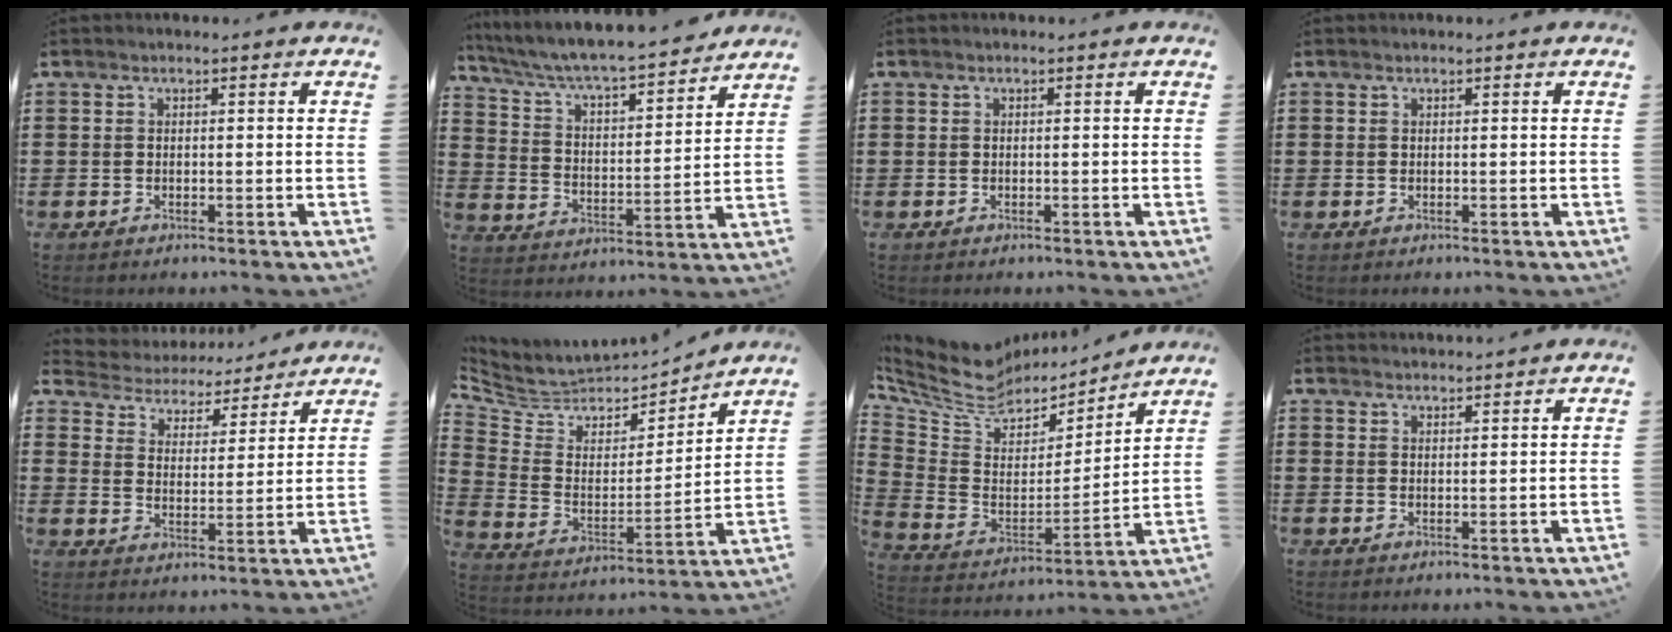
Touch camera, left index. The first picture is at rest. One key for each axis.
{"total": 6.0, "fx": 5.5, "fy": 0.3, "fz": 2.3, "tx": -0.069, "ty": -0.039, "tz": 0.087}
{"total": 0.0}
{"total": 0.0}
{"total": 4.4, "fx": 4.3, "fy": 0.7, "fz": 0.0, "tx": -0.030, "ty": -0.032, "tz": 0.068}
{"total": 5.4, "fx": 4.7, "fy": 2.6, "fz": 0.7, "tx": -0.049, "ty": -0.039, "tz": 0.079}
{"total": 8.7, "fx": 6.7, "fy": 4.2, "fz": 3.7, "tx": -0.109, "ty": -0.039, "tz": 0.122}
{"total": 1.9, "fx": 1.9, "fy": -0.2, "fz": -0.1, "tx": -0.002, "ty": -0.003, "tz": 0.037}